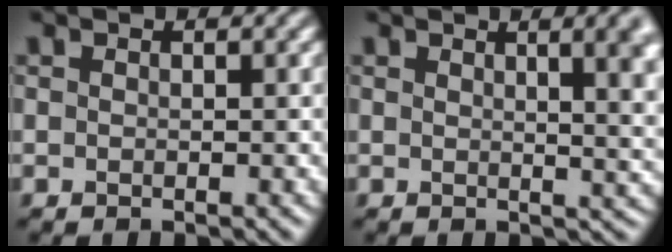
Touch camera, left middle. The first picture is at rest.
{"total": 7.8, "force": [2.9, 3.3, 6.4], "torque": [-0.020, 0.023, 0.031]}